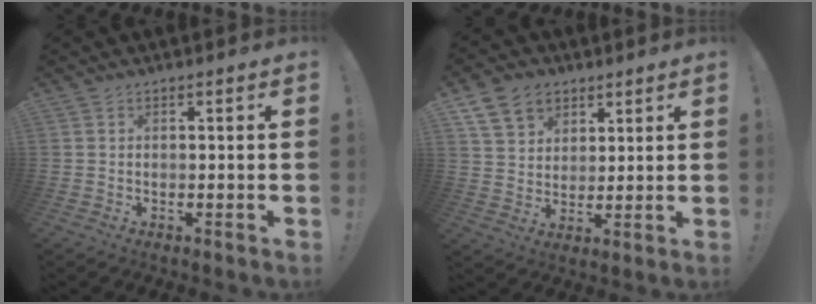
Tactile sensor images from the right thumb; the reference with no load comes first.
{"total": 11.6, "force": [6.2, 8.8, 4.4], "torque": [-0.071, -0.026, 0.124]}